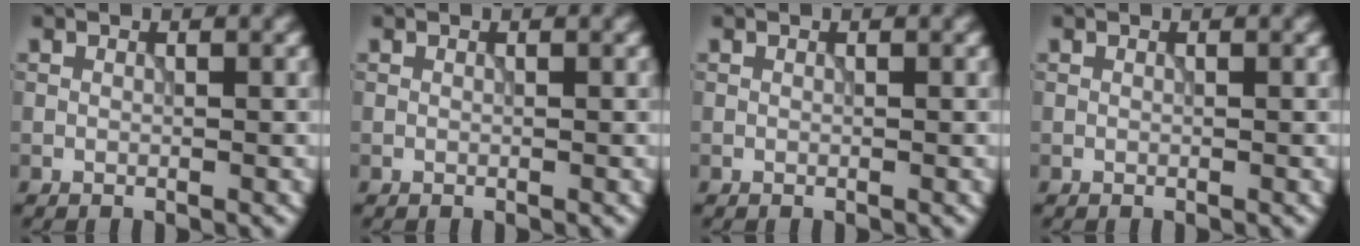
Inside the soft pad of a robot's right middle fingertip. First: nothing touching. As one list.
[{"total": 0.0}, {"total": 0.0}, {"total": 0.0}]